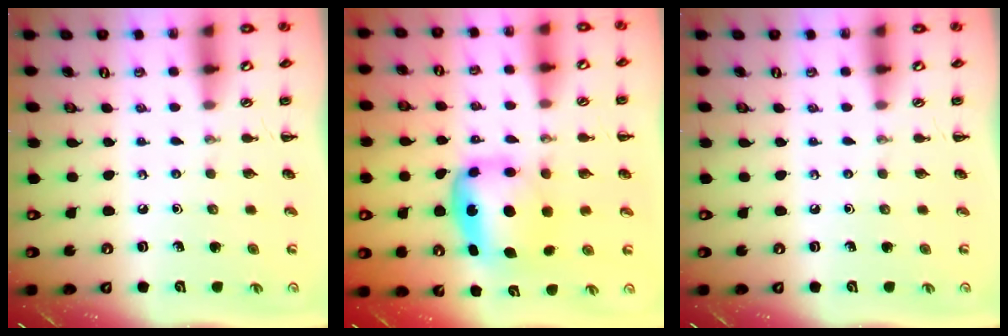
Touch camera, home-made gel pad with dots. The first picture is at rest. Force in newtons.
{"total": 6.3, "press": 6.1, "slide": 1.5}
{"total": 0.0}